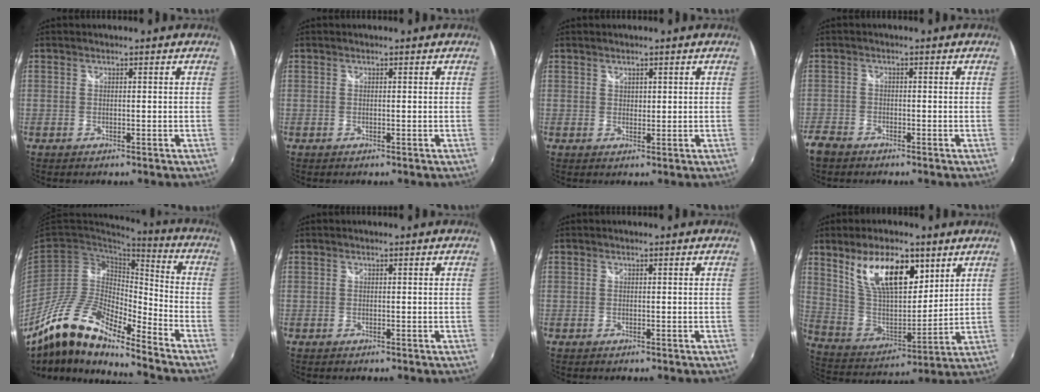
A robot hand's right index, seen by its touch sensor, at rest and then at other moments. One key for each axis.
{"total": 0.0}
{"total": 1.1, "fx": 0.8, "fy": 0.8, "fz": 0.2, "tx": 0.001, "ty": 0.002, "tz": 0.013}
{"total": 4.2, "fx": -3.2, "fy": 2.6, "fz": 0.9, "tx": -0.034, "ty": -0.002, "tz": -0.067}
{"total": 15.7, "fx": -11.6, "fy": 3.8, "fz": 9.9, "tx": -0.185, "ty": -0.012, "tz": -0.229}
{"total": 0.0}
{"total": 0.0}
{"total": 17.4, "fx": 9.2, "fy": 7.9, "fz": 12.4, "tx": -0.221, "ty": 0.001, "tz": 0.177}